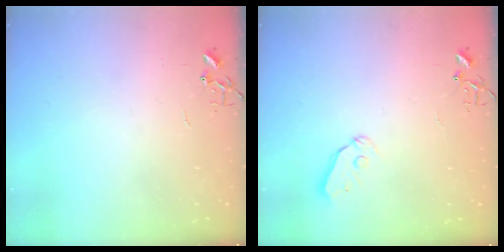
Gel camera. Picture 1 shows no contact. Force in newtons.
{"total": 4.9, "press": 4.8, "slide": 0.8}